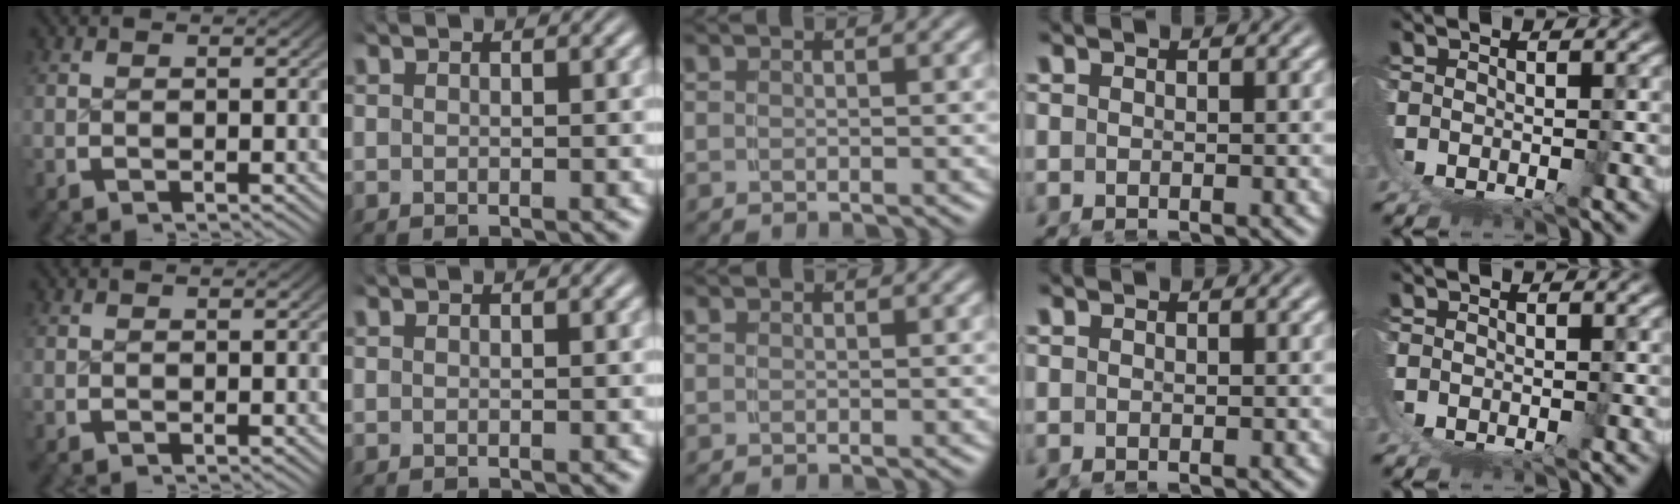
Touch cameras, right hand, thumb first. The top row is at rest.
{}